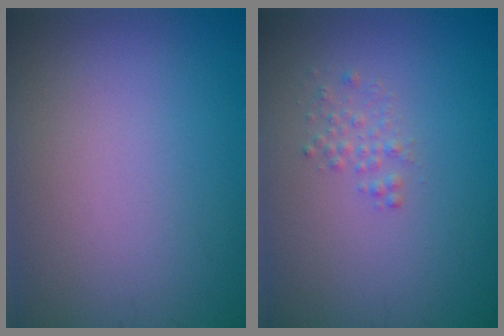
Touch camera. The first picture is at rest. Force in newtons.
{"total": 1.1, "press": 1.1, "slide": 0.0}